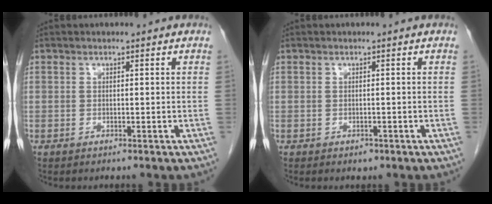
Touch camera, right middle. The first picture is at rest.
{"total": 0.8, "force": [-0.5, 0.5, 0.3], "torque": [-0.008, 0.000, -0.003]}